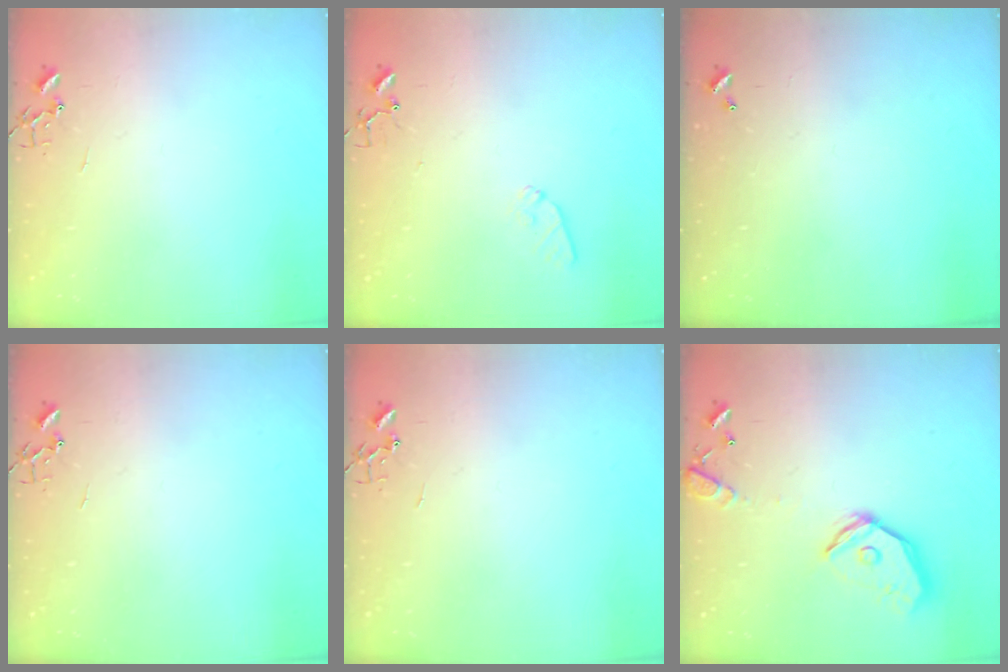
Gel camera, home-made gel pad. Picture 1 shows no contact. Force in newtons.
{"total": 7.6, "press": 7.6, "slide": 0.6}
{"total": 0.0}
{"total": 0.0}
{"total": 0.0}
{"total": 16.4, "press": 16.2, "slide": 2.5}